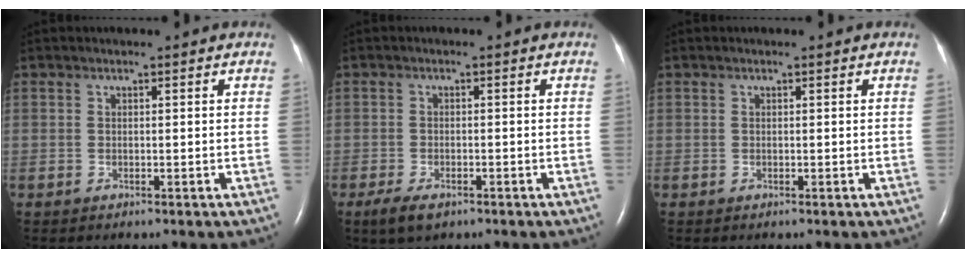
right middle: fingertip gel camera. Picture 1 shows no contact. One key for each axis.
{"total": 3.6, "fx": -2.2, "fy": 1.5, "fz": 2.3, "tx": -0.055, "ty": -0.007, "tz": -0.035}
{"total": 0.0}